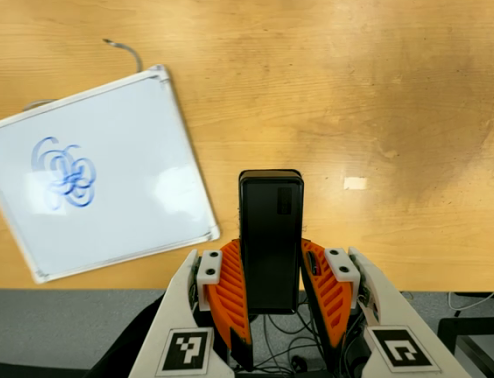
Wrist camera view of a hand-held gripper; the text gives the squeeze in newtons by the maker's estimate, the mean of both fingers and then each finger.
{"total": 4.4, "left": 3.1, "right": 5.7}